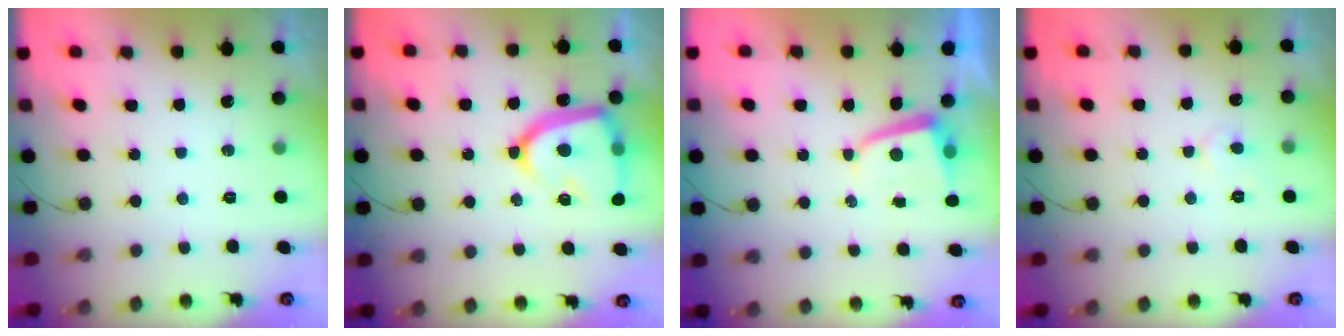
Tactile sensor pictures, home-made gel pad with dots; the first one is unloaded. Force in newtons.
{"total": 19.0, "press": 18.9, "slide": 1.7}
{"total": 2.6, "press": 2.6, "slide": 0.4}
{"total": 3.9, "press": 3.9, "slide": 0.4}